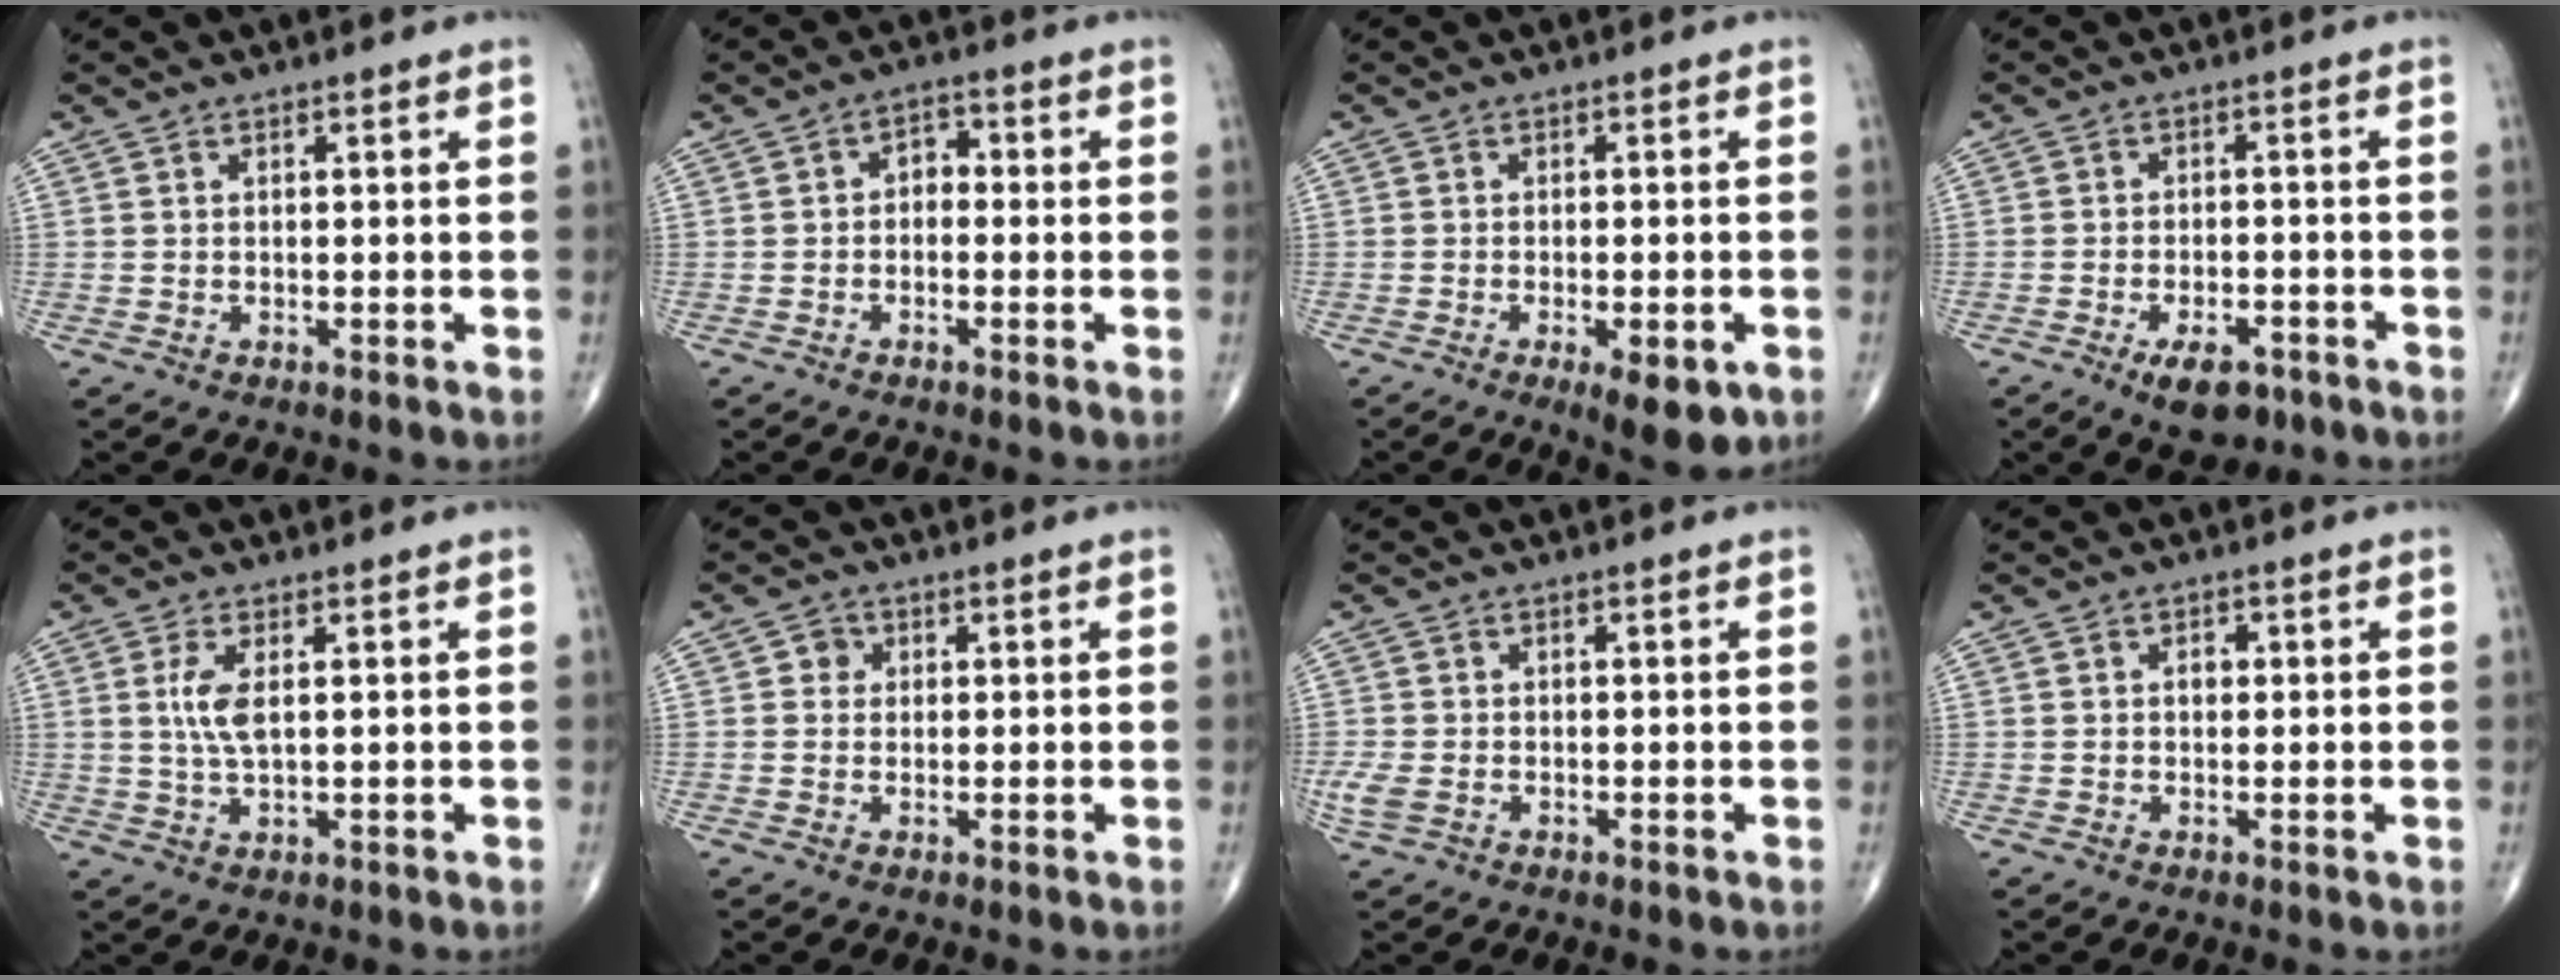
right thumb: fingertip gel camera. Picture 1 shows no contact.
{"total": 3.1, "force": [-0.5, 2.2, 2.0], "torque": [-0.009, 0.016, -0.023]}
{"total": 6.9, "force": [-2.9, 2.3, 5.8], "torque": [-0.078, -0.001, -0.034]}
{"total": 6.8, "force": [-4.0, 3.3, 4.5], "torque": [-0.062, 0.013, -0.059]}
{"total": 4.9, "force": [1.1, 1.8, 4.4], "torque": [-0.102, -0.005, 0.025]}
{"total": 2.3, "force": [0.5, 2.2, 0.7], "torque": [0.002, 0.002, 0.002]}
{"total": 2.9, "force": [-0.8, 1.9, 2.0], "torque": [-0.062, 0.002, -0.015]}
{"total": 1.6, "force": [0.2, 1.2, 1.0], "torque": [-0.008, 0.003, 0.000]}